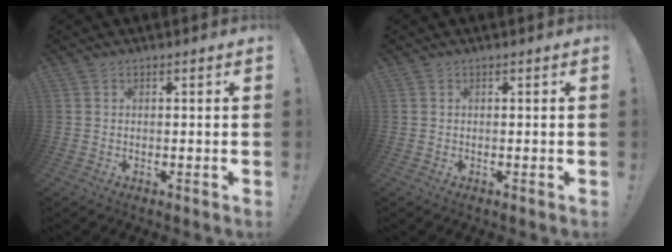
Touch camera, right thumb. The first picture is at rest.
{"total": 0.0}